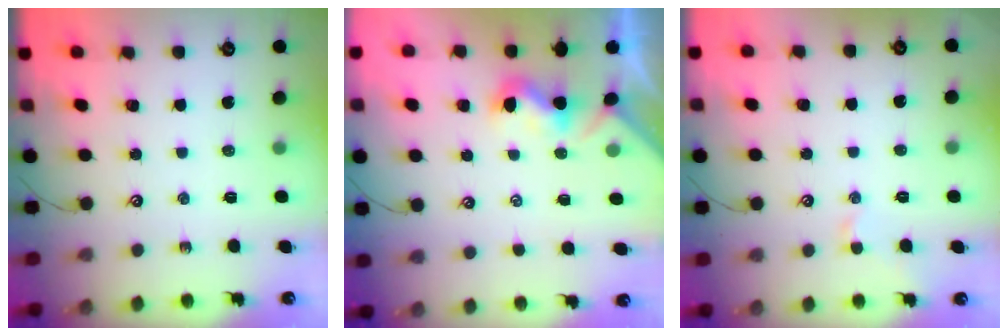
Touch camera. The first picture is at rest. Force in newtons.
{"total": 1.0, "press": 0.8, "slide": 0.6}
{"total": 0.5, "press": 0.4, "slide": 0.4}